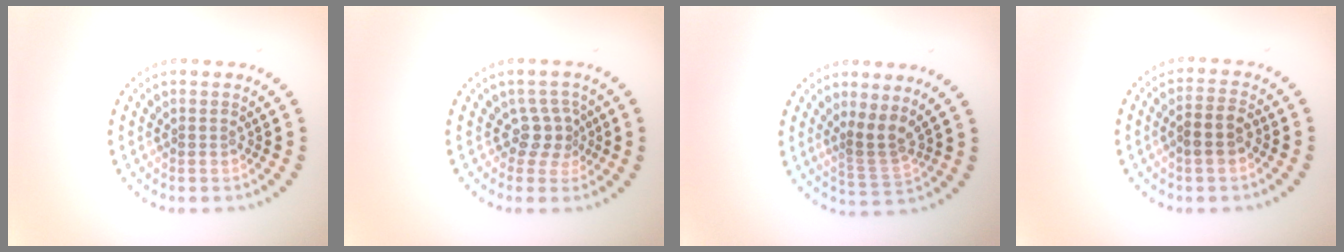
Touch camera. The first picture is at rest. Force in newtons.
{"total": 2.2, "press": 1.5, "slide": 1.7}
{"total": 2.6, "press": 1.8, "slide": 1.9}
{"total": 2.7, "press": 2.5, "slide": 0.9}